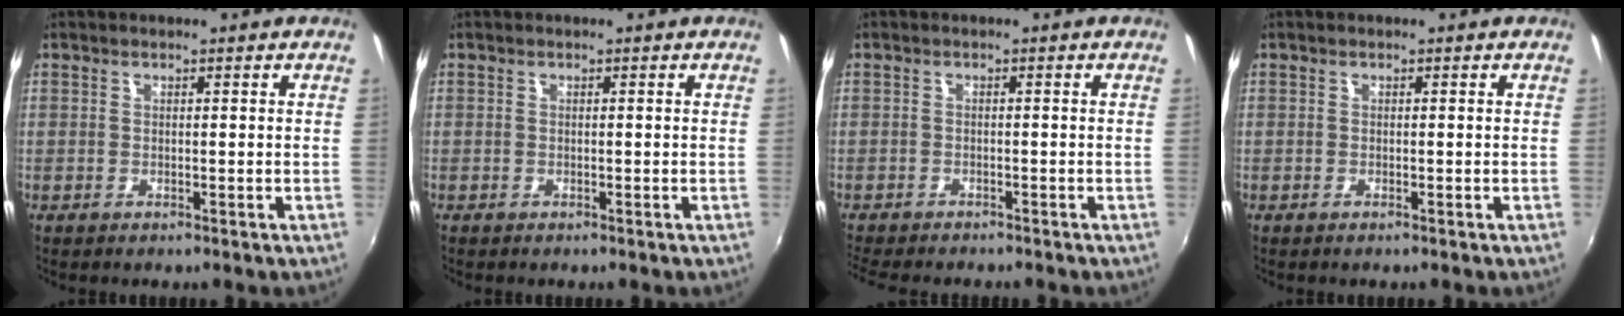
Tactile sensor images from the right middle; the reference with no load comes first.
{"total": 0.0}
{"total": 6.0, "force": [-5.5, 1.0, 2.2], "torque": [-0.058, -0.020, -0.090]}
{"total": 0.0}